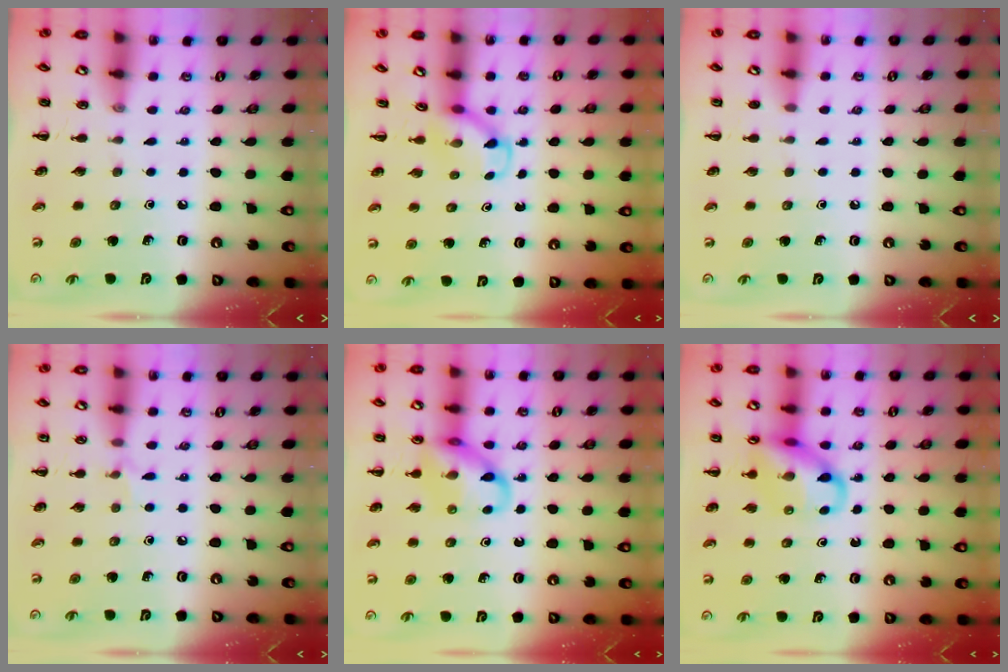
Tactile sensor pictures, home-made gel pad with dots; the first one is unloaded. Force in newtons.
{"total": 3.3, "press": 3.0, "slide": 1.2}
{"total": 0.5, "press": 0.5, "slide": 0.1}
{"total": 4.4, "press": 4.1, "slide": 1.6}
{"total": 11.8, "press": 11.8, "slide": 1.2}
{"total": 13.7, "press": 13.5, "slide": 2.3}